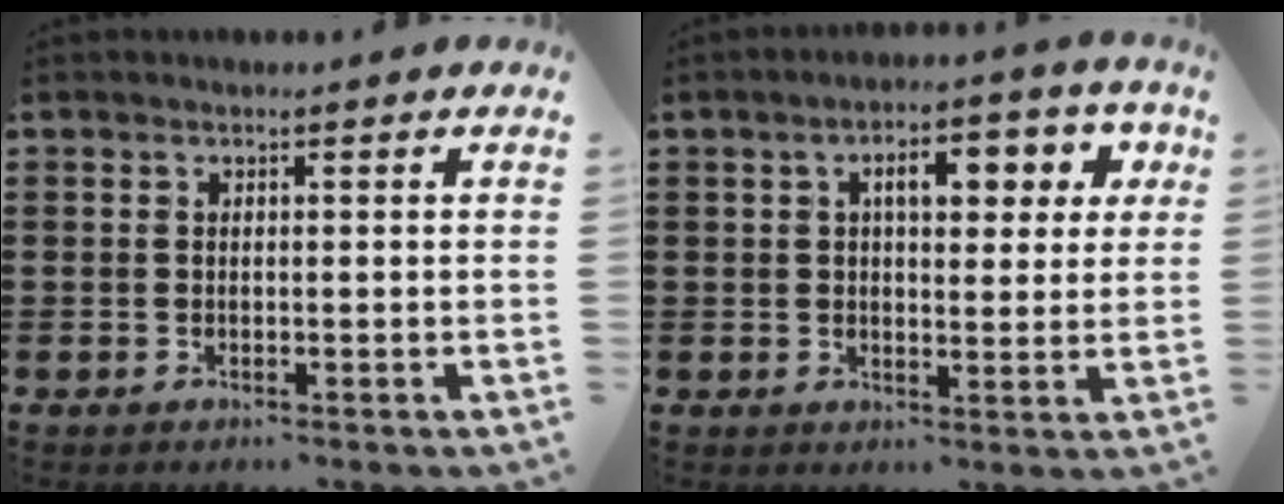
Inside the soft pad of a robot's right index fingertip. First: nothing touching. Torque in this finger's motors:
{"motor_torque": [0.72, -0.12, 0.30, 0.09]}